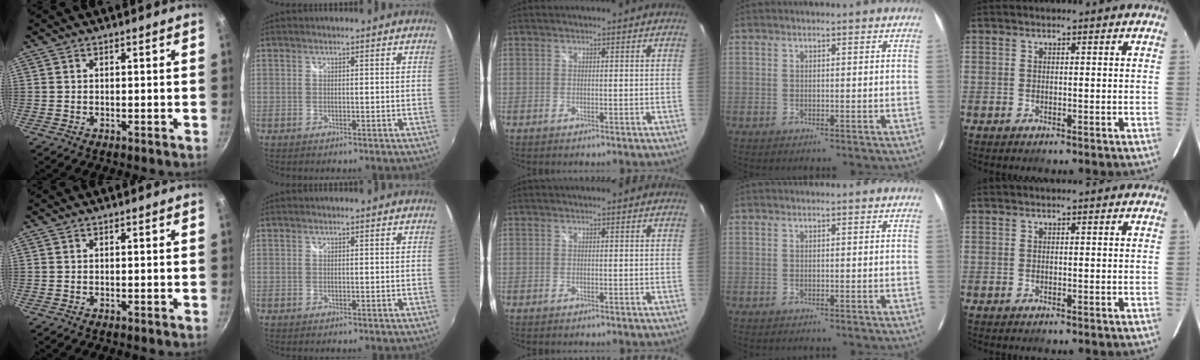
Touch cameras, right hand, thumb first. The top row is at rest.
{}